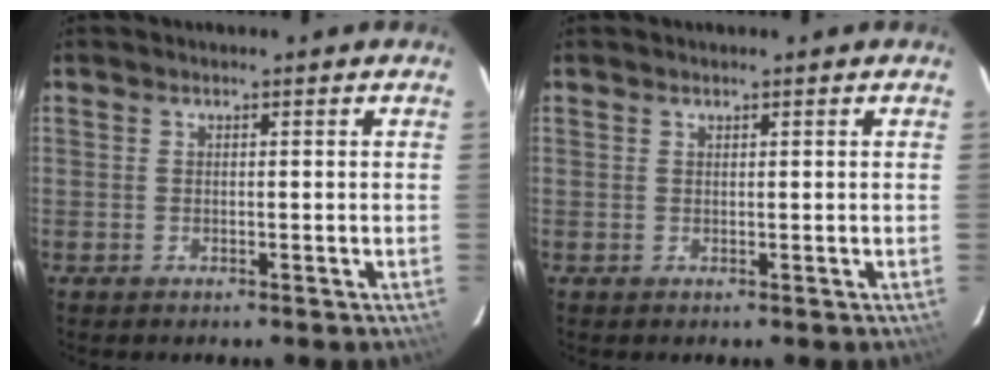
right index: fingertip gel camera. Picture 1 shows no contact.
{"total": 0.0}